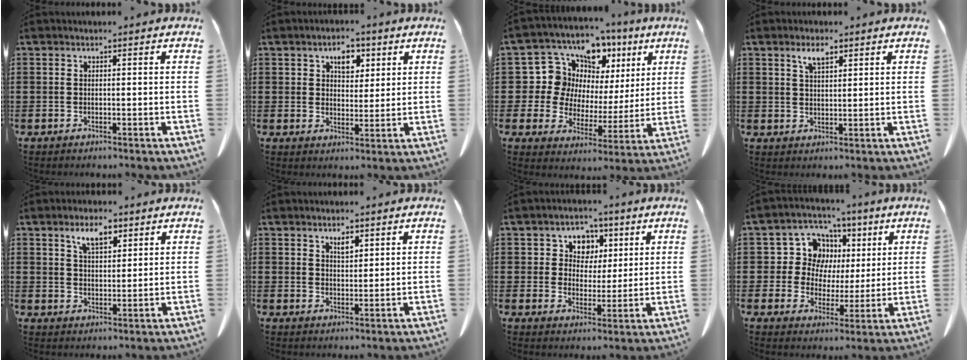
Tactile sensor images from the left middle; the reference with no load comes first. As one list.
[{"total": 4.8, "force": [2.7, 2.9, 2.7], "torque": [-0.041, 0.003, 0.042]}, {"total": 10.4, "force": [4.5, 8.9, 2.8], "torque": [-0.089, -0.029, 0.085]}, {"total": 3.2, "force": [2.1, 1.1, 2.1], "torque": [-0.038, 0.000, 0.037]}, {"total": 4.9, "force": [3.2, 2.2, 3.0], "torque": [-0.051, -0.001, 0.054]}, {"total": 2.4, "force": [1.9, 0.9, 1.2], "torque": [-0.019, -0.002, 0.033]}, {"total": 5.8, "force": [2.9, 4.7, 1.7], "torque": [-0.053, 0.008, 0.048]}, {"total": 9.1, "force": [2.9, 8.0, 3.2], "torque": [-0.098, -0.002, 0.055]}]